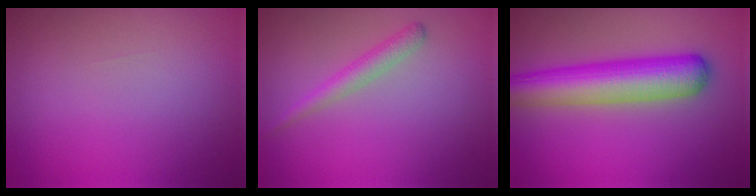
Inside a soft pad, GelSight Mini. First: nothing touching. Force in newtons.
{"total": 1.9, "press": 1.9, "slide": 0.0}
{"total": 7.5, "press": 7.5, "slide": 0.3}